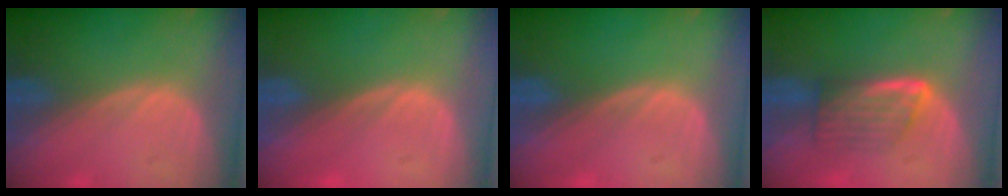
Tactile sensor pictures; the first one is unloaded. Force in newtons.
{"total": 0.7, "press": 0.0, "slide": 0.7}
{"total": 0.0}
{"total": 5.7, "press": 5.1, "slide": 2.5}